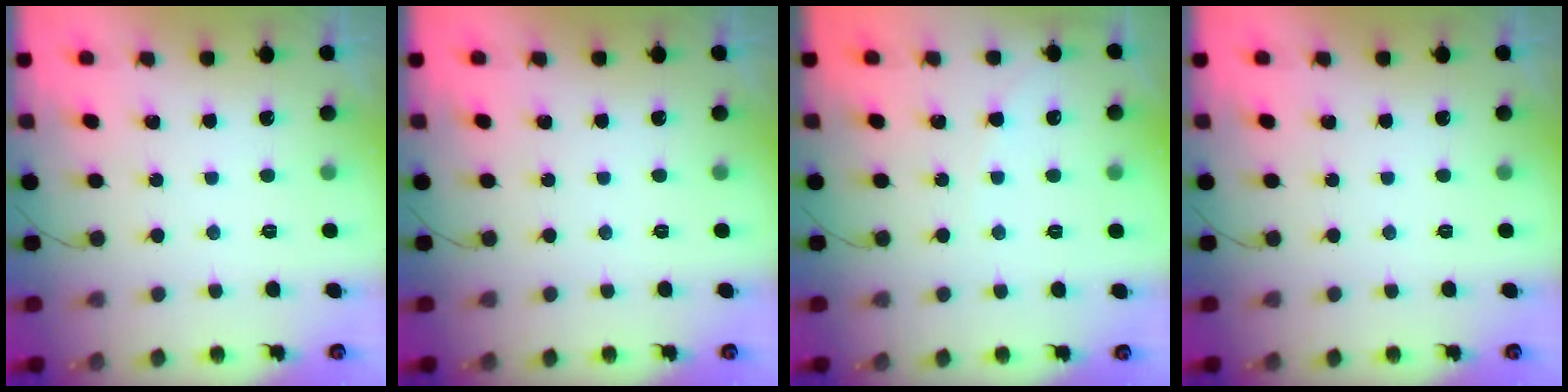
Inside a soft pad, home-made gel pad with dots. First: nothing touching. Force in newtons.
{"total": 0.0}
{"total": 3.7, "press": 3.6, "slide": 0.8}
{"total": 0.0}